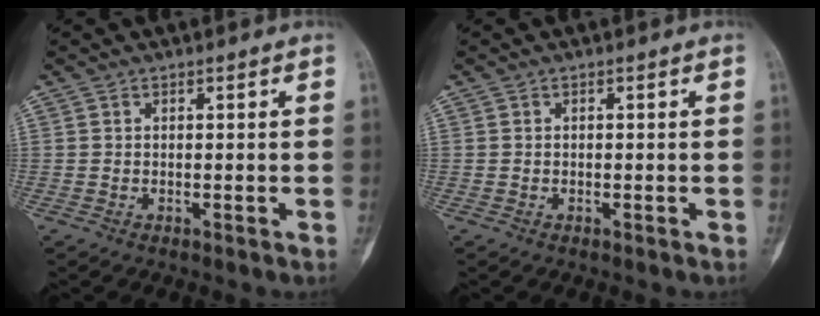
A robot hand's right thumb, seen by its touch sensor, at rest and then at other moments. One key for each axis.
{"total": 0.0}